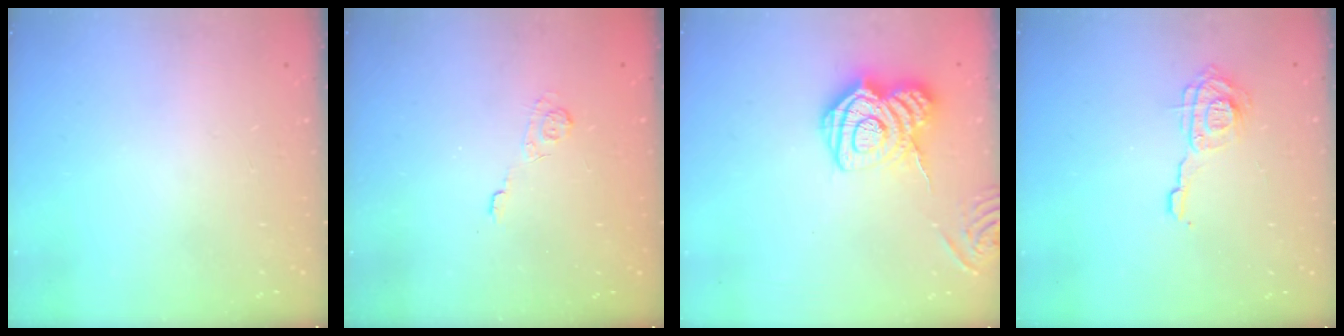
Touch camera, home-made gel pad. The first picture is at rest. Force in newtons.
{"total": 2.2, "press": 1.8, "slide": 1.3}
{"total": 12.0, "press": 12.0, "slide": 0.9}
{"total": 10.2, "press": 10.2, "slide": 0.8}